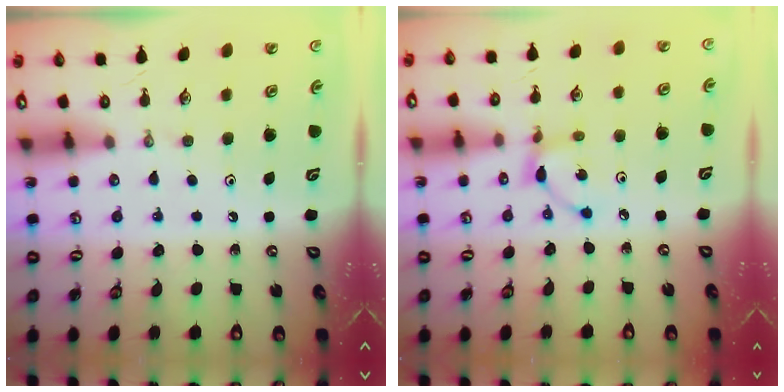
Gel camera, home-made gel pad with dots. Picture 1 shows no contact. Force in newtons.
{"total": 4.0, "press": 4.0, "slide": 0.2}